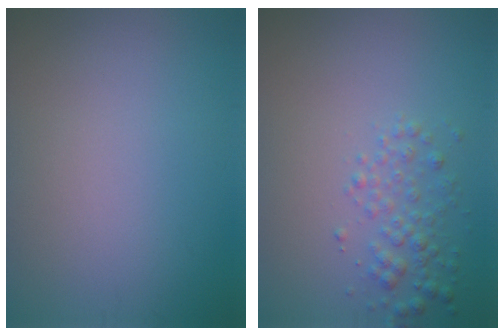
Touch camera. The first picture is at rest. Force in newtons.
{"total": 2.3, "press": 2.3, "slide": 0.0}